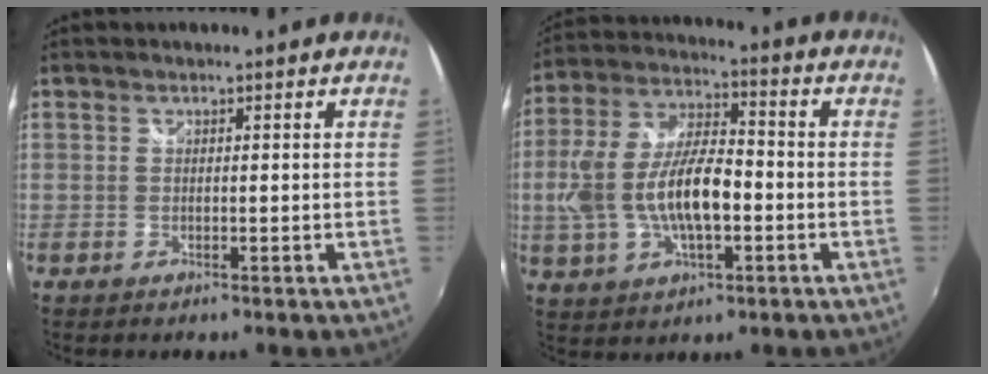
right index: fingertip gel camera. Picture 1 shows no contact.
{"total": 15.1, "force": [-2.8, 6.2, 13.4], "torque": [-0.271, 0.001, -0.045]}